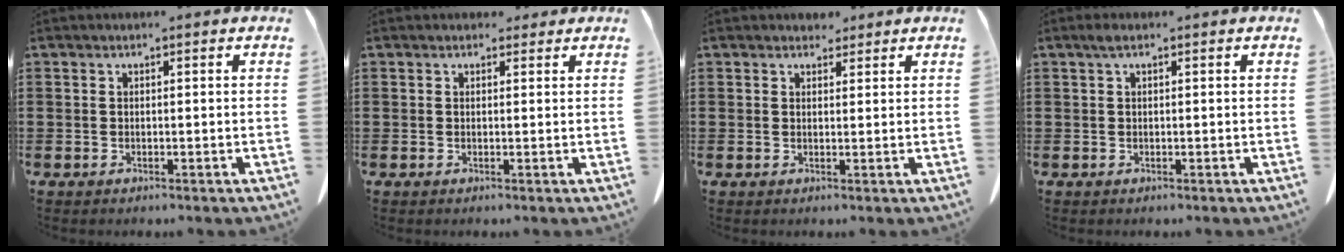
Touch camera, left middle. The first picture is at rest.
{"total": 1.3, "force": [1.0, 0.7, 0.4], "torque": [-0.003, 0.001, 0.017]}
{"total": 2.1, "force": [1.8, 0.9, 0.3], "torque": [-0.003, 0.001, 0.034]}
{"total": 1.1, "force": [0.4, 0.2, 1.0], "torque": [-0.020, 0.002, 0.007]}